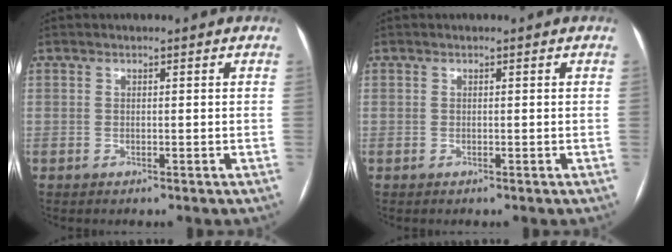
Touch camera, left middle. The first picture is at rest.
{"total": 0.0}